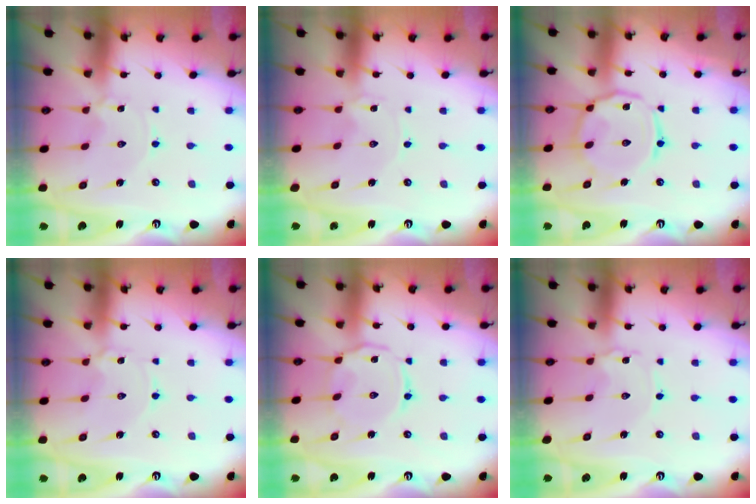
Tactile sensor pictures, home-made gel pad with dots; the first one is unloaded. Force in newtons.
{"total": 0.0}
{"total": 10.6, "press": 10.6, "slide": 0.9}
{"total": 2.2, "press": 2.2, "slide": 0.3}
{"total": 6.6, "press": 6.6, "slide": 0.5}
{"total": 1.2, "press": 1.1, "slide": 0.2}